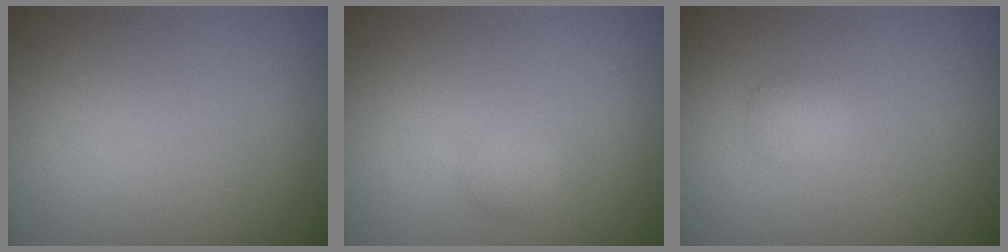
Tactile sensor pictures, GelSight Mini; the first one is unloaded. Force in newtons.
{"total": 0.9, "press": 0.9, "slide": 0.1}
{"total": 1.0, "press": 1.0, "slide": 0.1}